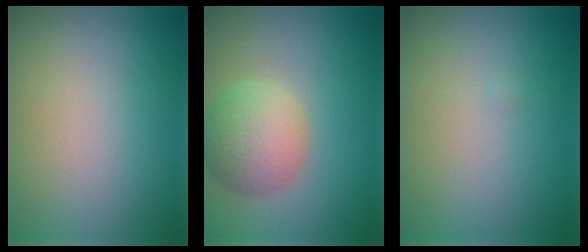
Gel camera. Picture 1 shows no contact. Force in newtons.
{"total": 5.5, "press": 5.5, "slide": 0.3}
{"total": 0.0}